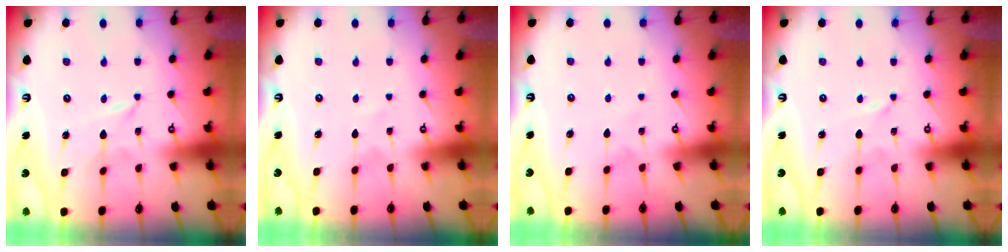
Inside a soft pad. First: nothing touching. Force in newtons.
{"total": 0.0}
{"total": 2.2, "press": 2.2, "slide": 0.3}
{"total": 0.0}